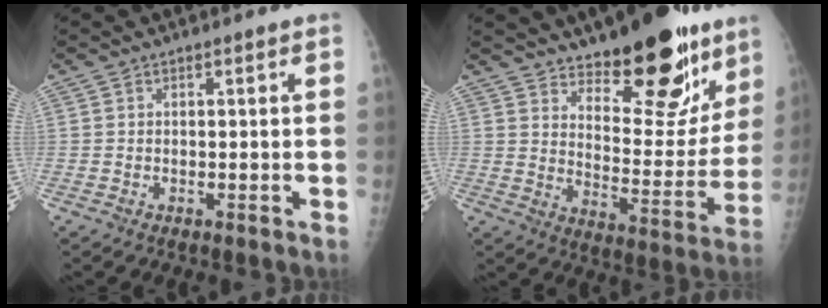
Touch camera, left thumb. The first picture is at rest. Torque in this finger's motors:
{"motor_torque": [0.42, 0.36, 0.01, -0.36, 0.06]}